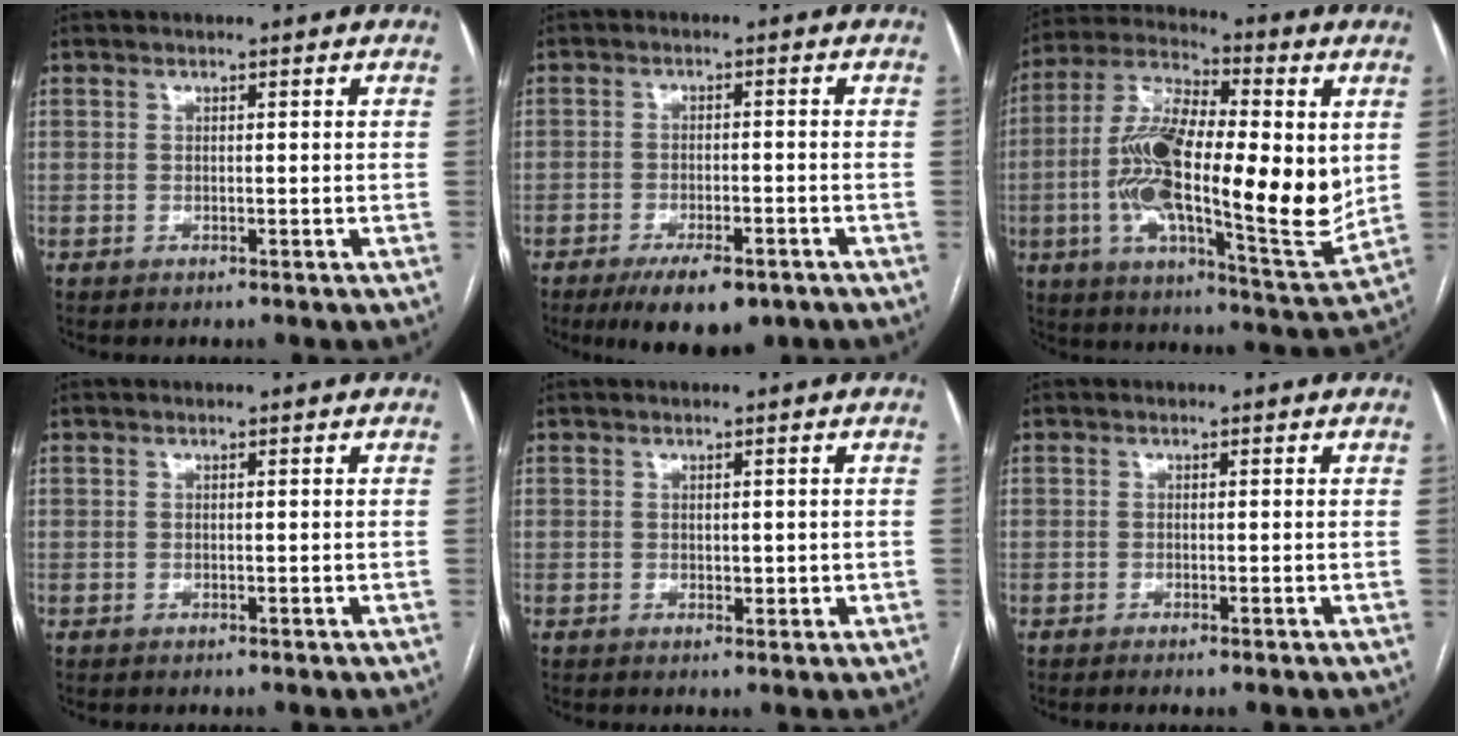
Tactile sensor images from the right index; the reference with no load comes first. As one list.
[{"total": 8.3, "force": [-5.6, 3.0, 5.4], "torque": [-0.080, -0.008, -0.086]}, {"total": 24.6, "force": [0.6, 6.9, 23.6], "torque": [-0.433, -0.004, 0.005]}, {"total": 0.0}, {"total": 1.7, "force": [0.2, 1.2, 1.2], "torque": [-0.013, 0.003, 0.008]}, {"total": 0.8, "force": [-0.5, -0.2, 0.6], "torque": [-0.013, -0.001, -0.009]}]